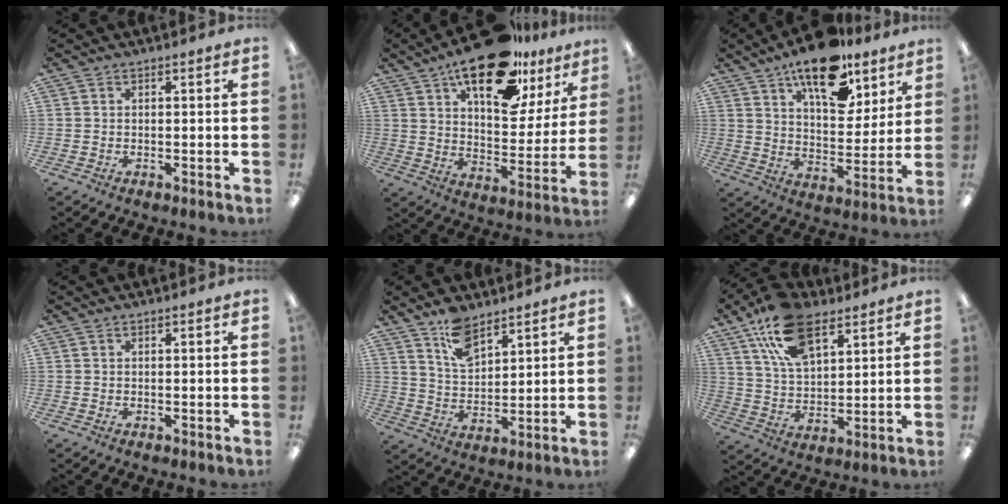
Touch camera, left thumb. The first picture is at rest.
{"total": 22.4, "force": [15.1, 9.6, 13.5], "torque": [-0.192, -0.085, 0.250]}
{"total": 17.9, "force": [12.3, 8.1, 10.1], "torque": [-0.149, -0.068, 0.209]}
{"total": 0.0}
{"total": 9.7, "force": [7.1, 4.7, 4.5], "torque": [-0.087, -0.032, 0.130]}
{"total": 17.2, "force": [9.7, 9.1, 10.8], "torque": [-0.189, -0.024, 0.177]}